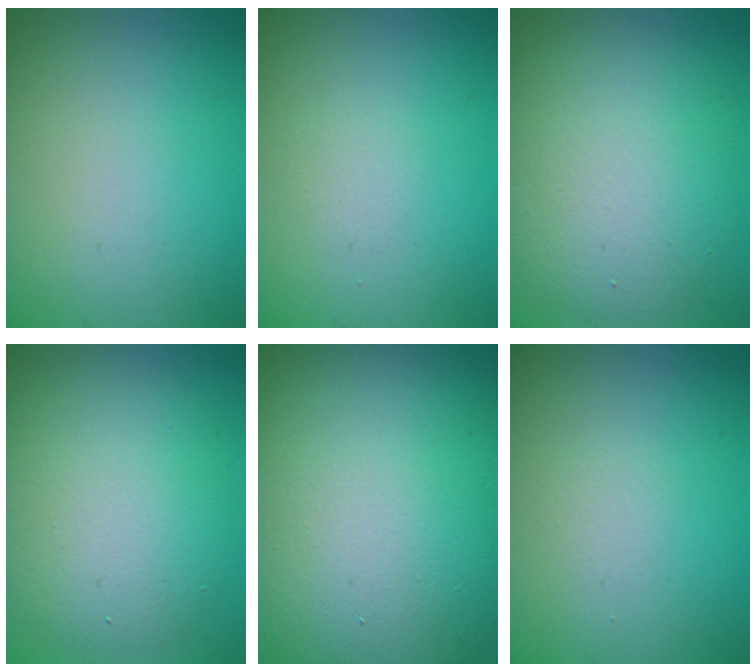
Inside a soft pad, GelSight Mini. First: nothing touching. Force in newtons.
{"total": 0.7, "press": 0.7, "slide": 0.1}
{"total": 8.5, "press": 8.4, "slide": 0.9}
{"total": 7.5, "press": 7.5, "slide": 0.4}
{"total": 19.8, "press": 19.8, "slide": 1.3}
{"total": 0.0}